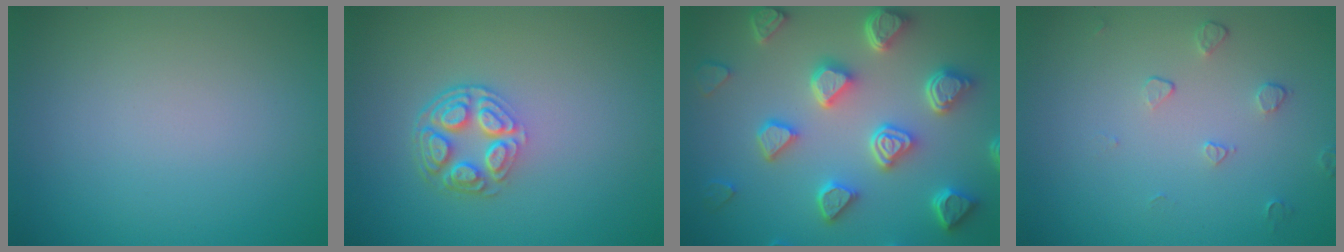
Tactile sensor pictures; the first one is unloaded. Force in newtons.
{"total": 4.2, "press": 3.1, "slide": 2.8}
{"total": 7.0, "press": 5.5, "slide": 4.3}
{"total": 1.1, "press": 0.7, "slide": 0.9}